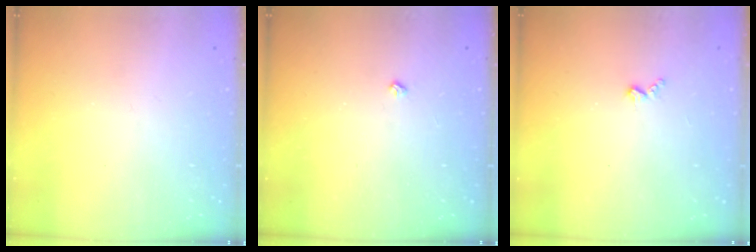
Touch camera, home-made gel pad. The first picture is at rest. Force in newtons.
{"total": 2.2, "press": 2.1, "slide": 0.4}
{"total": 3.7, "press": 3.6, "slide": 0.5}